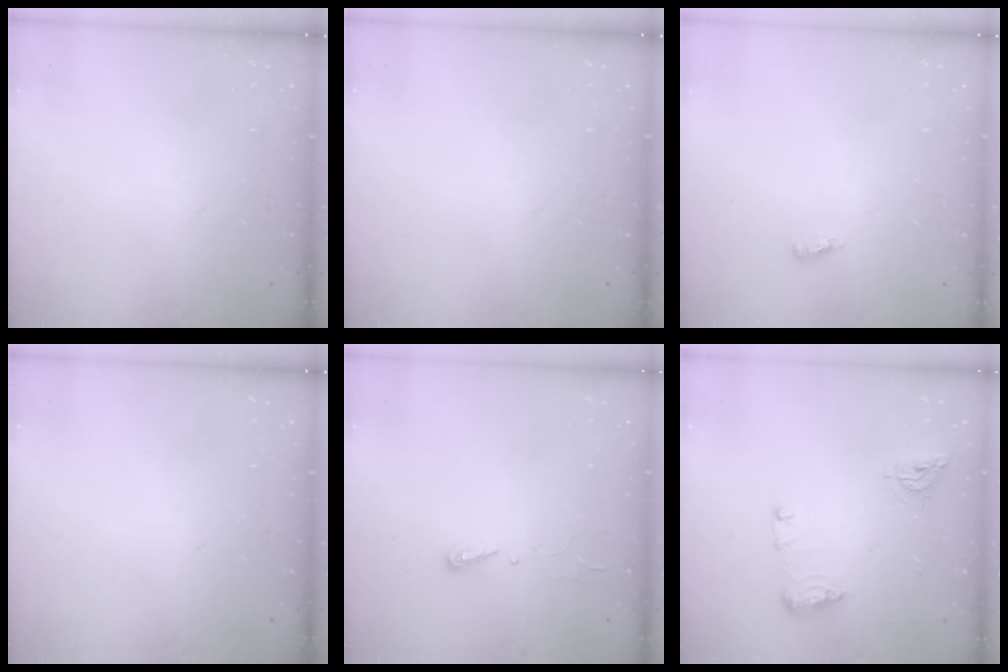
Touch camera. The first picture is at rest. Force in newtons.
{"total": 0.0}
{"total": 3.7, "press": 3.6, "slide": 1.0}
{"total": 0.0}
{"total": 2.9, "press": 2.9, "slide": 0.4}
{"total": 8.6, "press": 8.4, "slide": 1.4}